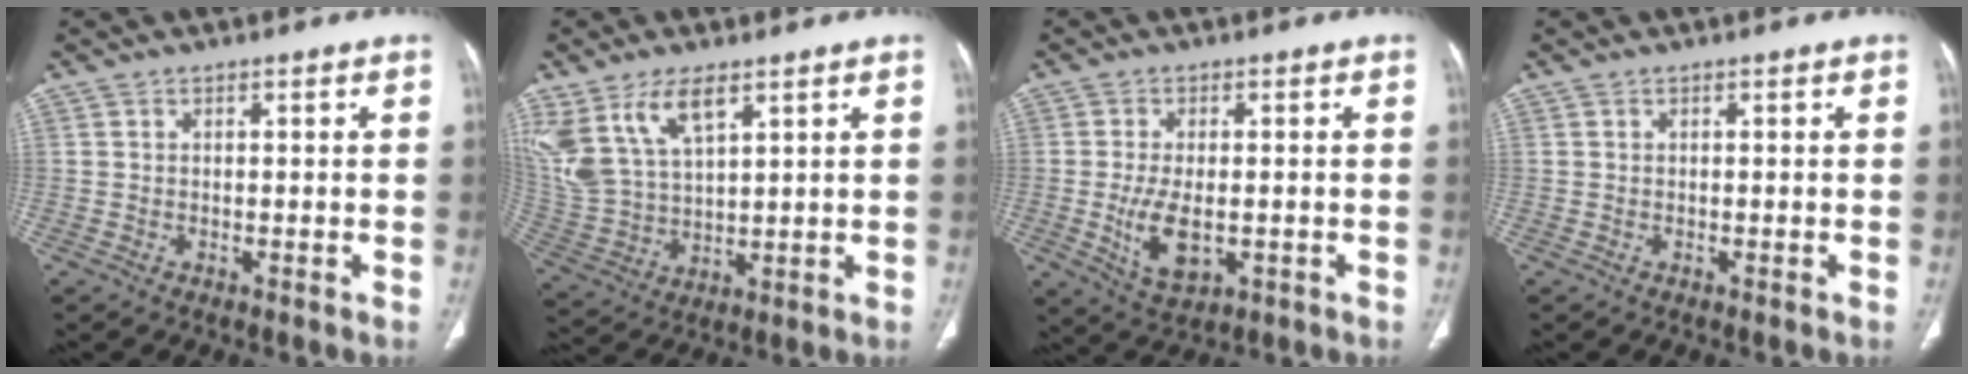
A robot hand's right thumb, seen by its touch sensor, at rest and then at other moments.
{"total": 13.7, "force": [7.6, 6.5, 9.3], "torque": [-0.189, -0.022, 0.166]}
{"total": 8.0, "force": [-1.5, 4.2, 6.6], "torque": [-0.123, -0.011, -0.016]}
{"total": 0.0}